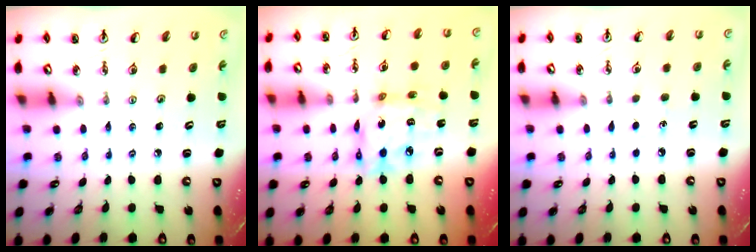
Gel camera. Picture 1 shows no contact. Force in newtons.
{"total": 13.3, "press": 13.2, "slide": 1.3}
{"total": 3.7, "press": 3.6, "slide": 0.5}